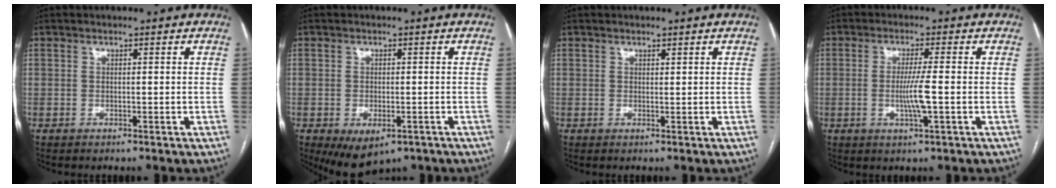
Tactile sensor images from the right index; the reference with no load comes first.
{"total": 6.4, "force": [-3.5, 3.5, 4.1], "torque": [-0.062, -0.009, -0.045]}
{"total": 0.5, "force": [0.4, 0.1, 0.2], "torque": [-0.007, -0.001, 0.007]}
{"total": 5.0, "force": [-0.8, -0.4, 4.9], "torque": [-0.094, -0.010, -0.017]}